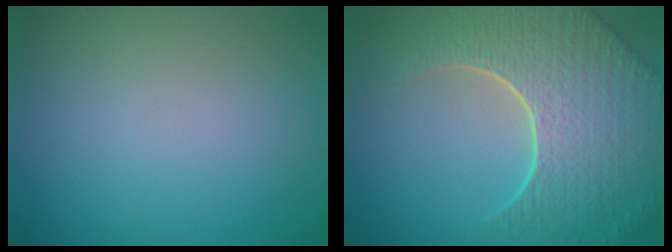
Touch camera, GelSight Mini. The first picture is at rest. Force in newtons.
{"total": 8.7, "press": 6.2, "slide": 6.2}